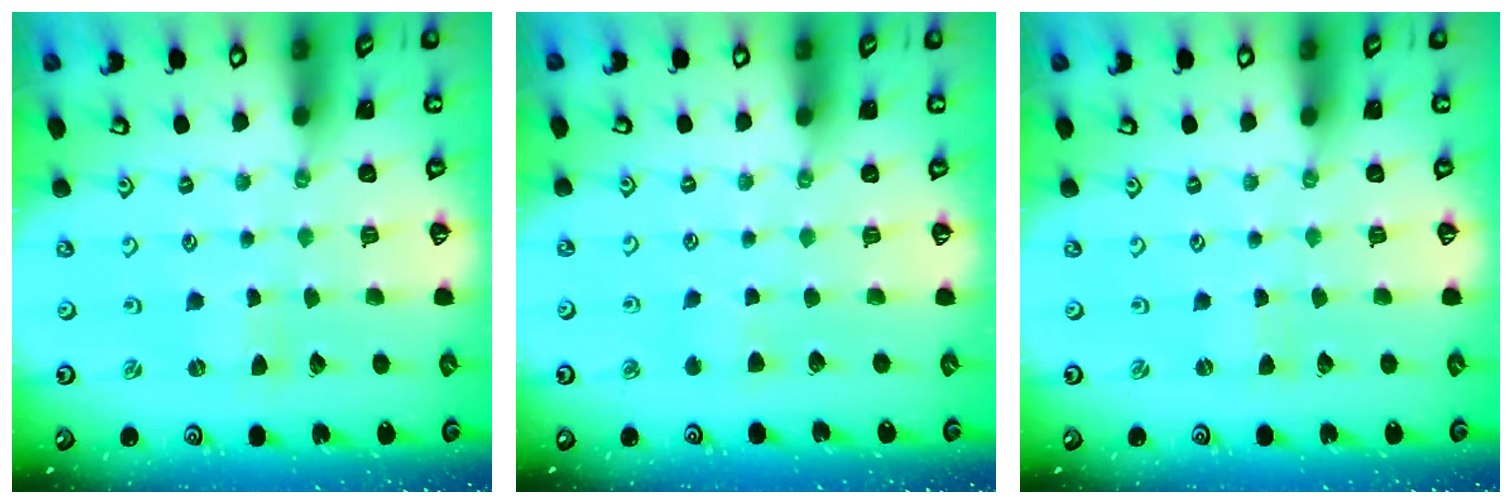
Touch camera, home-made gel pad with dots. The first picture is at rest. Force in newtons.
{"total": 2.9, "press": 2.8, "slide": 0.4}
{"total": 0.0}